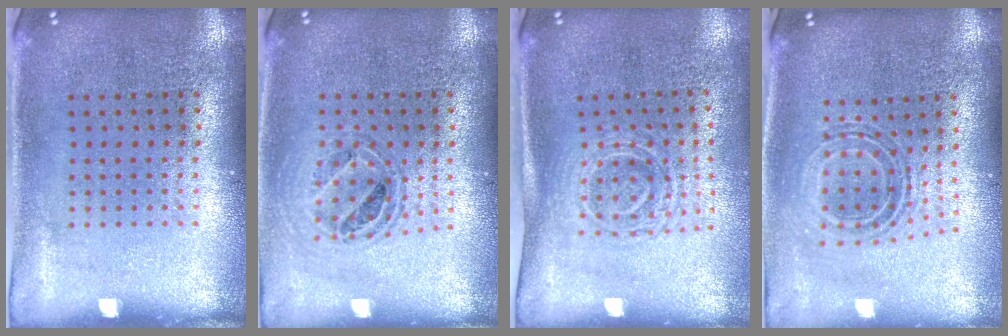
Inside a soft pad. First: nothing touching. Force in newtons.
{"total": 0.8, "press": 0.8, "slide": 0.1}
{"total": 1.7, "press": 1.4, "slide": 1.0}
{"total": 0.7, "press": 0.7, "slide": 0.2}